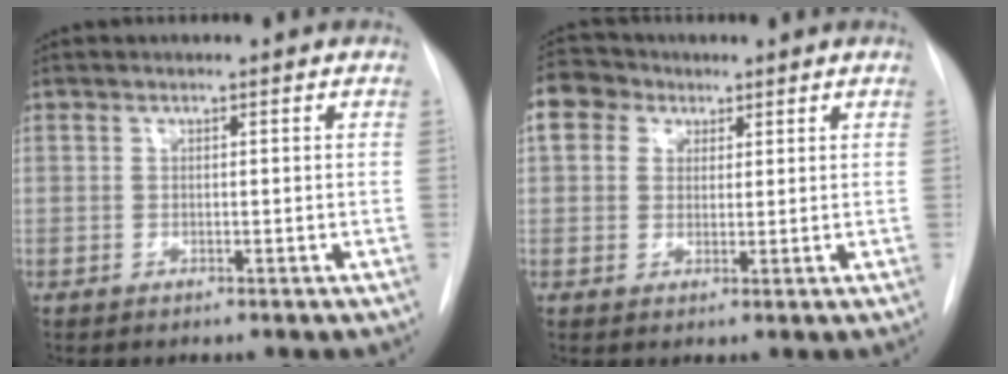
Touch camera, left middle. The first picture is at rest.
{"total": 11.4, "force": [5.3, 9.1, 4.2], "torque": [-0.120, 0.048, 0.097]}